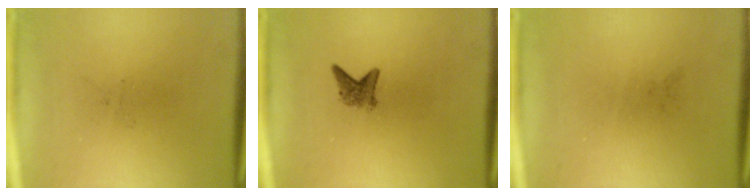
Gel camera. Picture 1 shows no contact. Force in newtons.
{"total": 2.1}
{"total": 0.0}